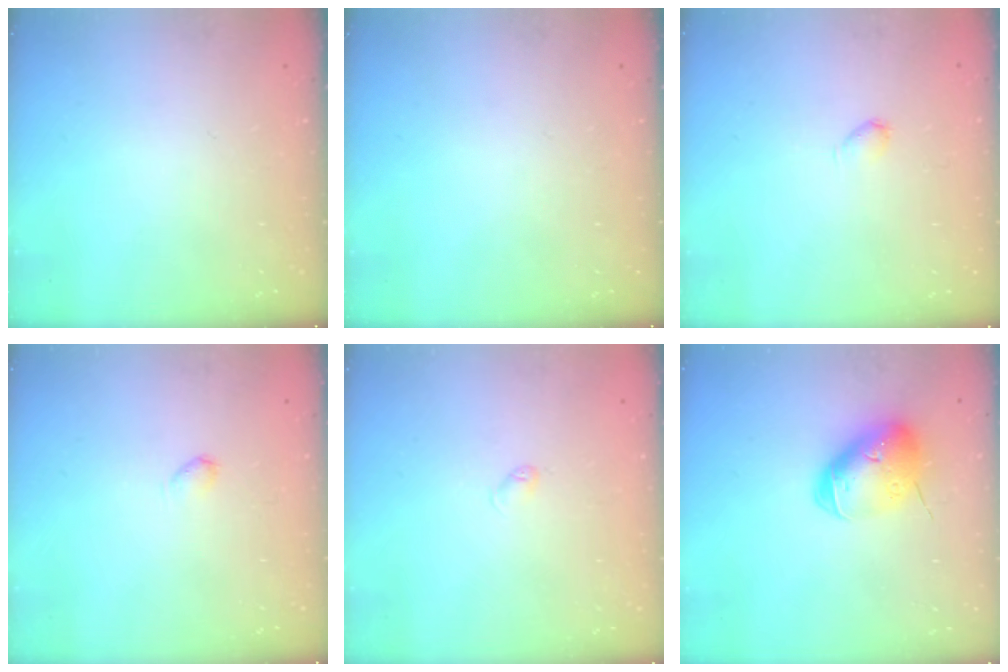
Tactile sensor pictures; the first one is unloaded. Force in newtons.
{"total": 0.0}
{"total": 2.3, "press": 2.3, "slide": 0.4}
{"total": 2.2, "press": 2.2, "slide": 0.4}
{"total": 2.6, "press": 2.6, "slide": 0.4}
{"total": 13.6, "press": 13.4, "slide": 1.9}